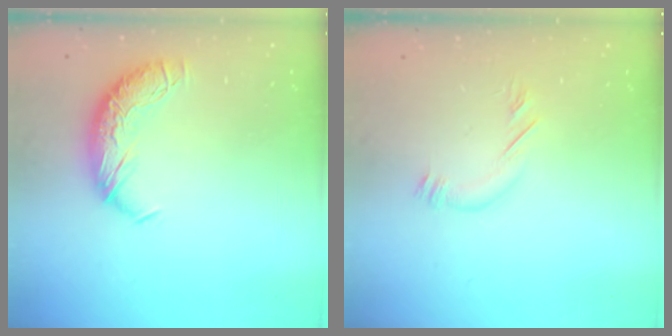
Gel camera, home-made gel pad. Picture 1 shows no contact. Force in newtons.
{"total": 5.5, "press": 5.5, "slide": 1.0}